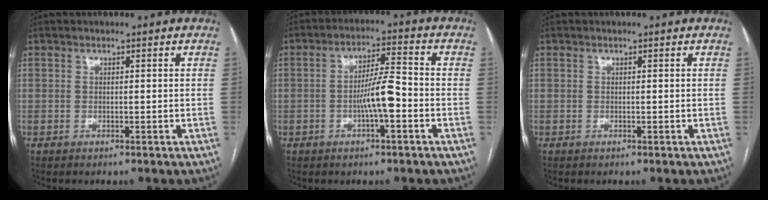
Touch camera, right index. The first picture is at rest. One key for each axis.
{"total": 6.6, "fx": -1.9, "fy": 0.8, "fz": 6.3, "tx": -0.118, "ty": 0.011, "tz": -0.033}
{"total": 0.0}